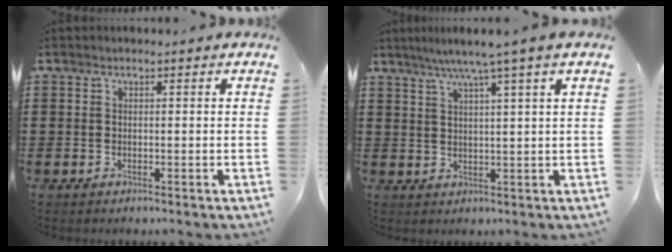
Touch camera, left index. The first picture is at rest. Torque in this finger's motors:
{"motor_torque": [1.08, -0.26, 0.92, 0.21]}